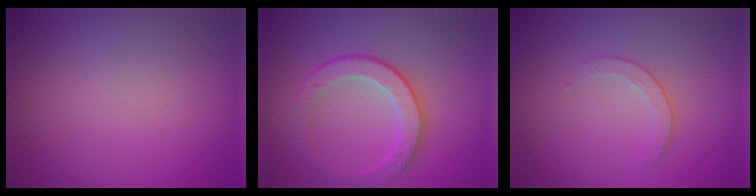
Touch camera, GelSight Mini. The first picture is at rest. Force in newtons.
{"total": 3.9, "press": 3.5, "slide": 1.8}
{"total": 1.5, "press": 0.9, "slide": 1.2}